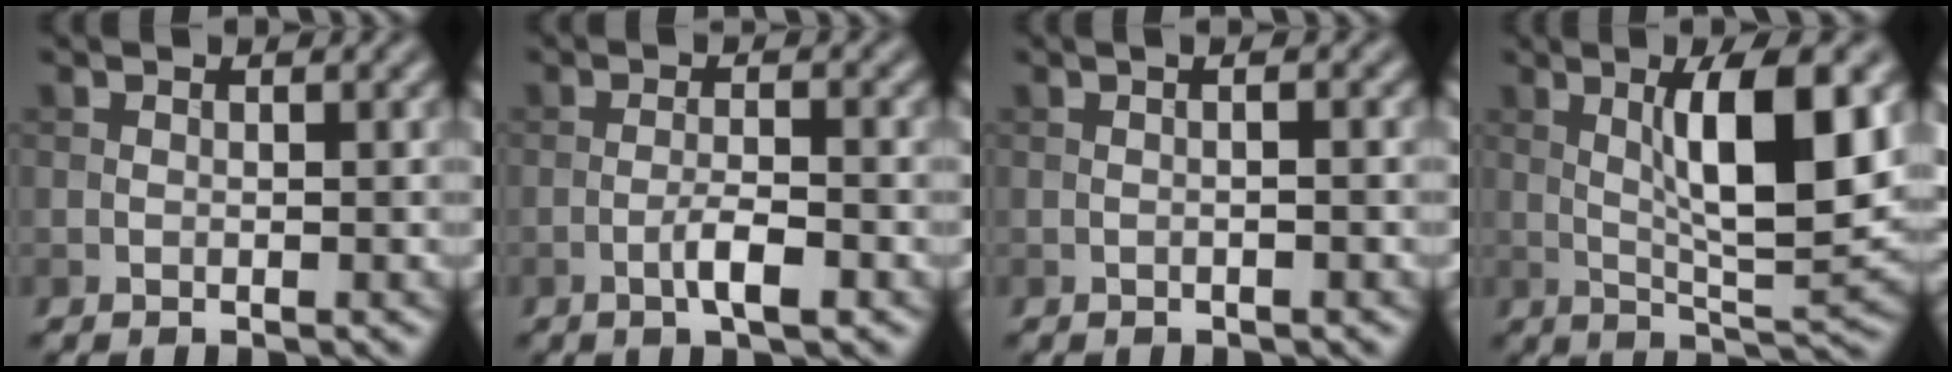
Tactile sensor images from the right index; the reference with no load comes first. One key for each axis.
{"total": 2.9, "fx": -1.3, "fy": 0.5, "fz": 2.5, "tx": -0.046, "ty": 0.006, "tz": -0.027}
{"total": 2.3, "fx": 0.5, "fy": 1.1, "fz": 2.0, "tx": 0.000, "ty": 0.006, "tz": -0.015}
{"total": 8.9, "fx": 1.8, "fy": 2.0, "fz": 8.5, "tx": -0.127, "ty": -0.005, "tz": 0.034}